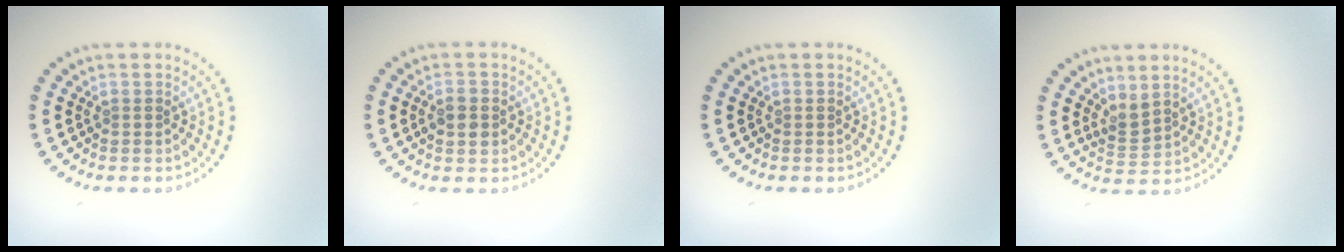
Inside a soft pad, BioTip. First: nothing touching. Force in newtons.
{"total": 2.5, "press": 2.5, "slide": 0.2}
{"total": 0.0}
{"total": 1.7, "press": 1.4, "slide": 1.0}